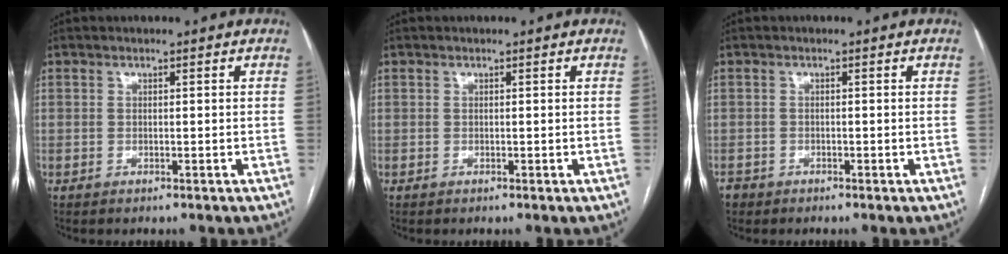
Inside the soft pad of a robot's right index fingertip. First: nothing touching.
{"total": 0.0}
{"total": 1.7, "force": [-1.1, 1.3, -0.1], "torque": [-0.001, 0.005, -0.023]}